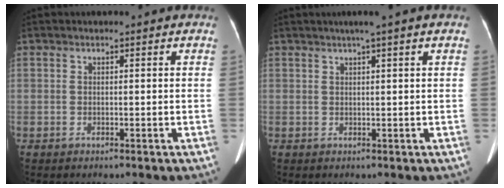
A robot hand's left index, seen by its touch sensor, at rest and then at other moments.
{"total": 2.8, "force": [1.7, -0.5, 2.1], "torque": [-0.038, 0.012, 0.029]}